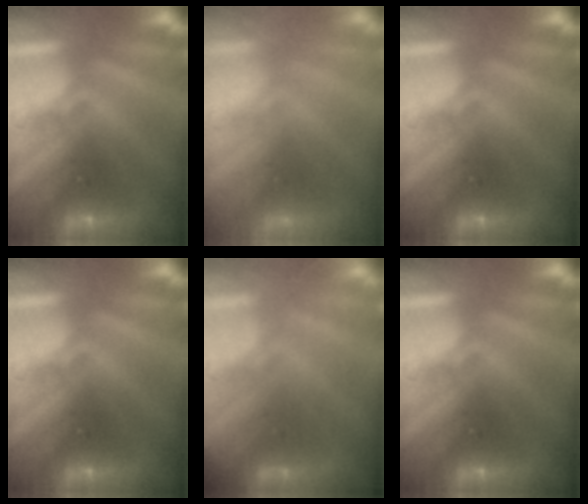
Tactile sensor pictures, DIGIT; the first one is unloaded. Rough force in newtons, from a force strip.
{"total": 6.0}
{"total": 0.0}
{"total": 0.0}
{"total": 2.7}
{"total": 0.0}